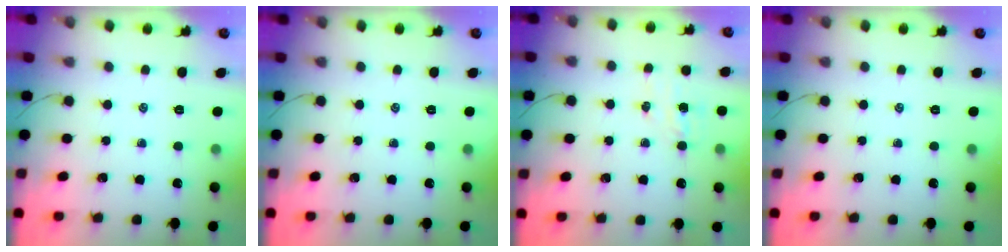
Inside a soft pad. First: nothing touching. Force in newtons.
{"total": 0.0}
{"total": 5.1, "press": 5.0, "slide": 1.2}
{"total": 0.0}